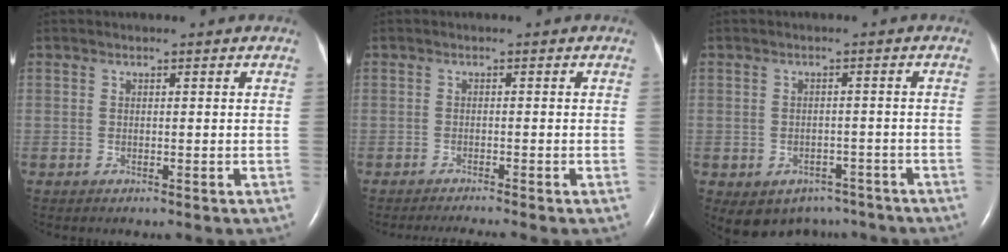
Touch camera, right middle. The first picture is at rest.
{"total": 3.5, "force": [-3.1, -1.0, 1.3], "torque": [-0.015, -0.009, -0.048]}
{"total": 7.5, "force": [-5.3, 5.1, 1.4], "torque": [-0.020, 0.013, -0.061]}